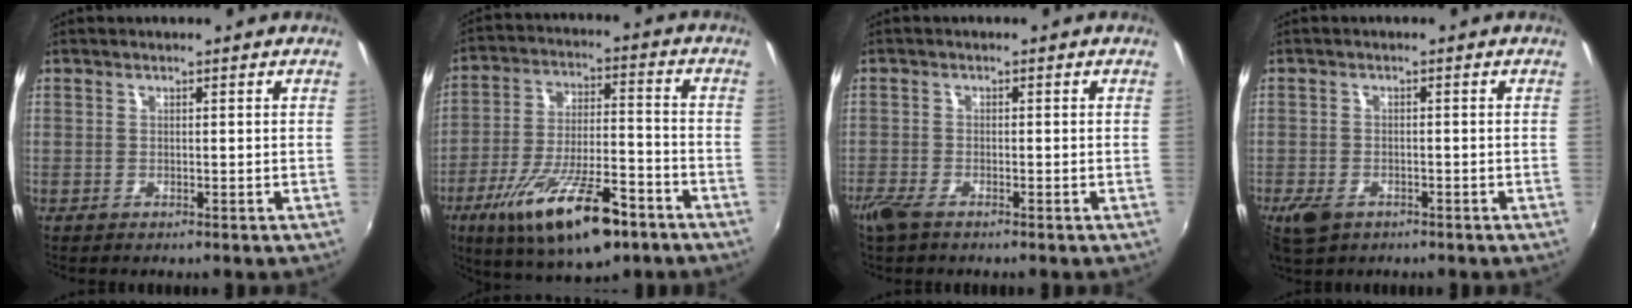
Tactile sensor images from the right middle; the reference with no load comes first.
{"total": 19.1, "force": [-11.3, 6.1, 14.2], "torque": [-0.260, -0.032, -0.184]}
{"total": 3.6, "force": [-2.7, 1.0, 2.1], "torque": [-0.054, -0.011, -0.054]}
{"total": 5.5, "force": [-3.2, 3.3, 3.0], "torque": [-0.076, -0.016, -0.059]}